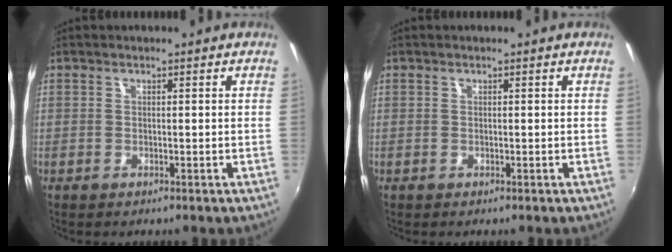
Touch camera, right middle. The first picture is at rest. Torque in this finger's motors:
{"motor_torque": [0.40, -0.61, 0.11, 0.01]}